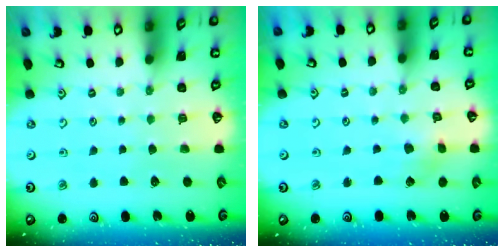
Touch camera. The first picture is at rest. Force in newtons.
{"total": 2.9, "press": 2.9, "slide": 0.1}